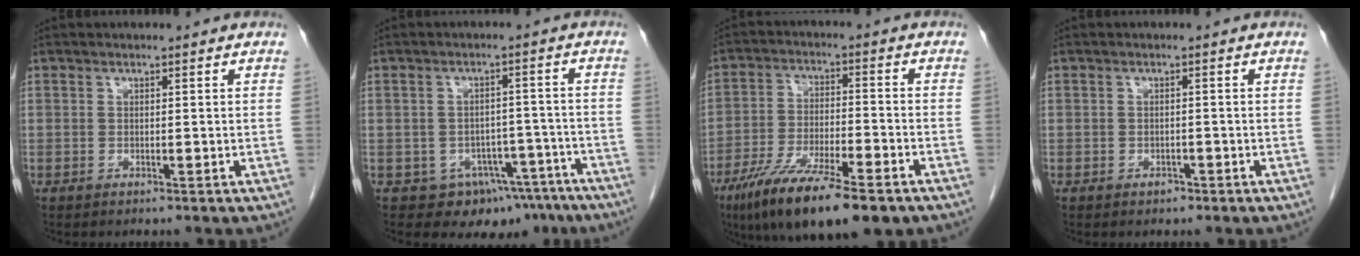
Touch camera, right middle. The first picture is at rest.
{"total": 8.9, "force": [-6.4, 5.8, 2.1], "torque": [-0.007, 0.028, -0.079]}
{"total": 15.5, "force": [-10.3, 2.6, 11.3], "torque": [-0.194, -0.033, -0.176]}
{"total": 0.8, "force": [-0.7, 0.3, 0.3], "torque": [-0.006, 0.001, -0.009]}